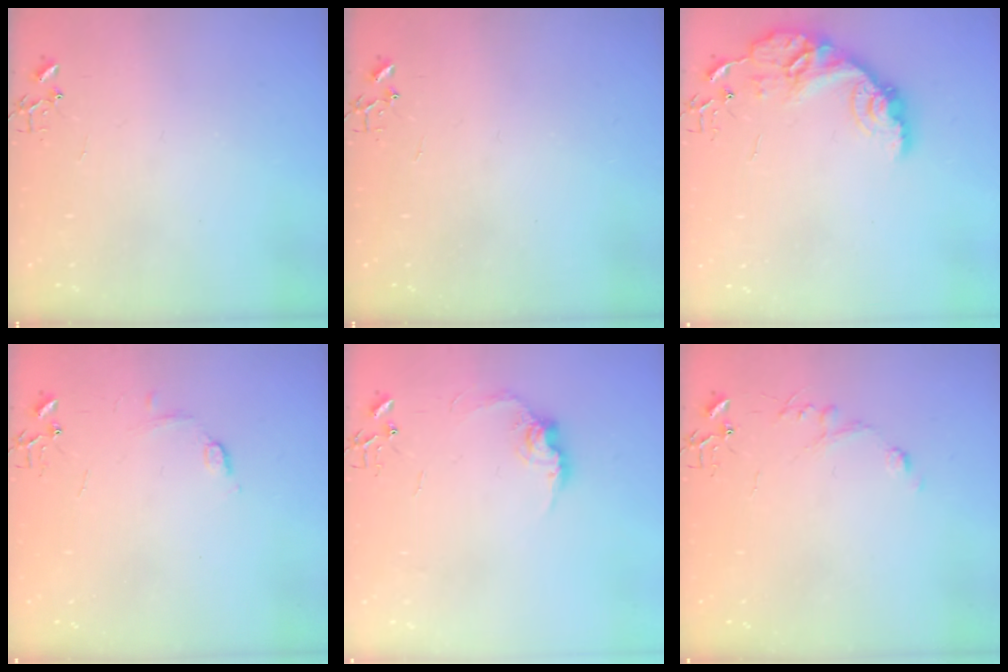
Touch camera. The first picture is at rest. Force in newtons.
{"total": 0.0}
{"total": 14.5, "press": 14.5, "slide": 1.0}
{"total": 6.1, "press": 6.1, "slide": 0.7}
{"total": 10.1, "press": 10.0, "slide": 0.5}
{"total": 5.5, "press": 5.5, "slide": 0.6}